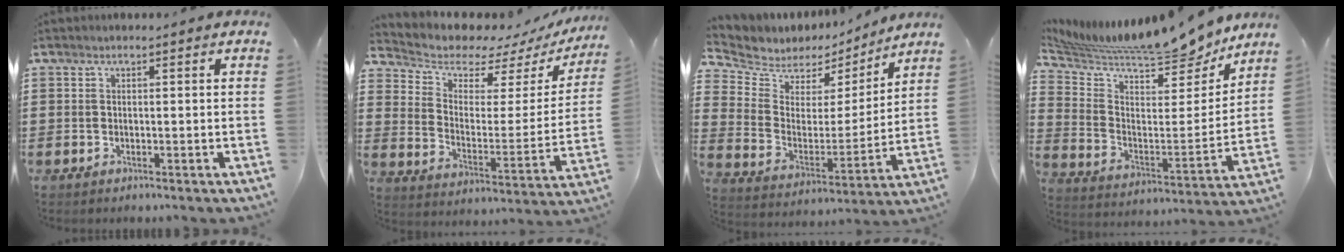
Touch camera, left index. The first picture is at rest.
{"total": 6.0, "force": [5.5, 2.3, 1.2], "torque": [-0.052, -0.044, 0.092]}
{"total": 5.4, "force": [4.6, 2.9, -0.3], "torque": [-0.035, -0.036, 0.077]}
{"total": 9.7, "force": [9.1, 0.7, 3.1], "torque": [-0.089, -0.079, 0.149]}